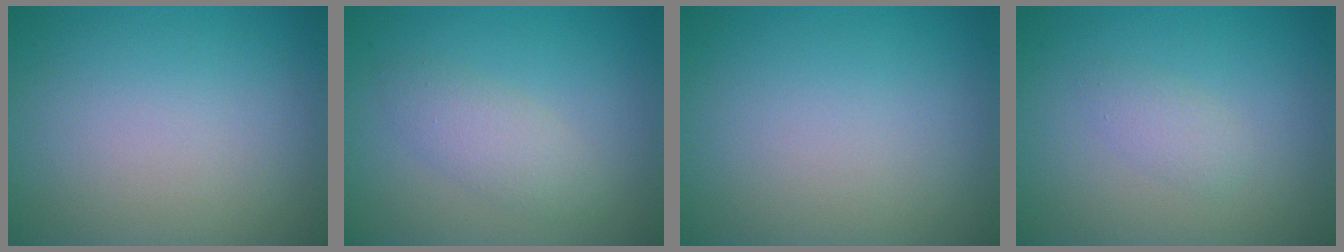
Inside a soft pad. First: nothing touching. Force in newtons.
{"total": 2.4, "press": 2.4, "slide": 0.1}
{"total": 0.0}
{"total": 1.3, "press": 1.3, "slide": 0.0}